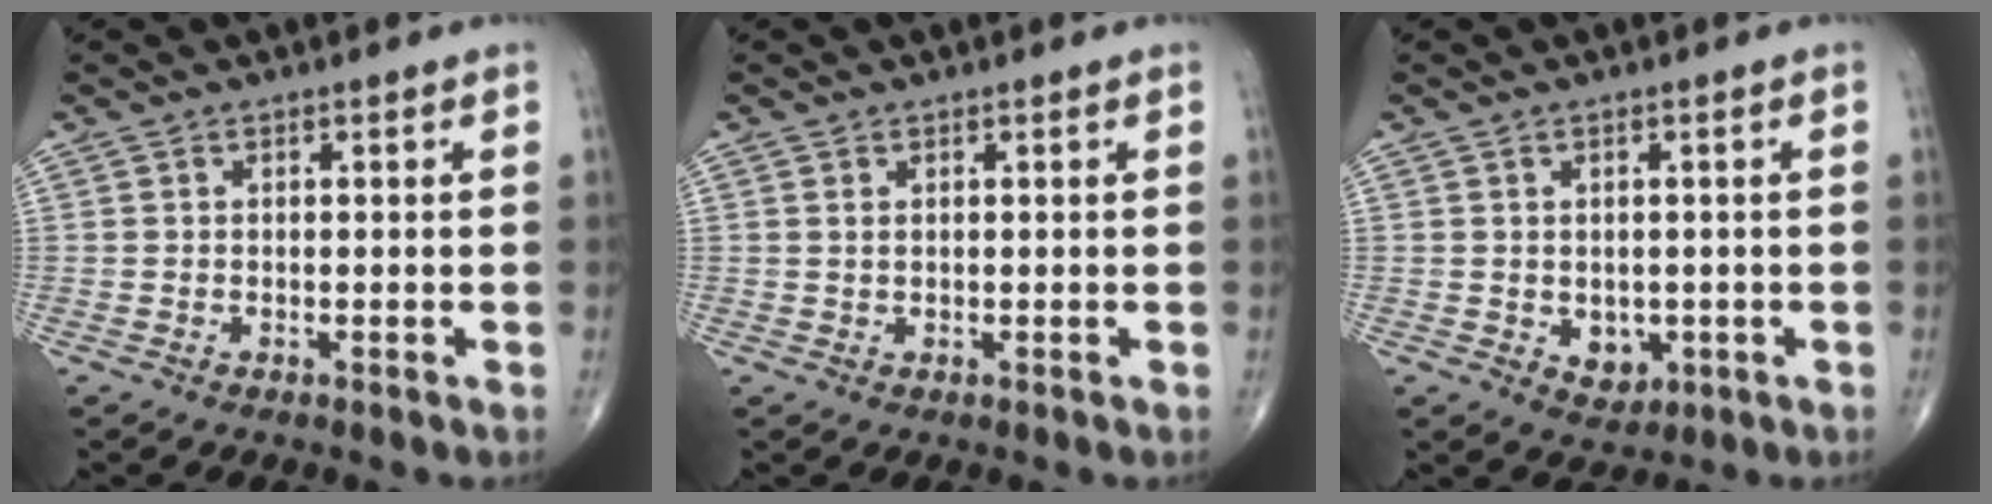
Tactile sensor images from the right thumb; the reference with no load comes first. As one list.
[{"total": 0.8, "force": [0.4, 0.5, 0.6], "torque": [-0.013, 0.000, 0.009]}, {"total": 4.2, "force": [-0.7, 3.2, 2.6], "torque": [-0.018, -0.004, 0.001]}]